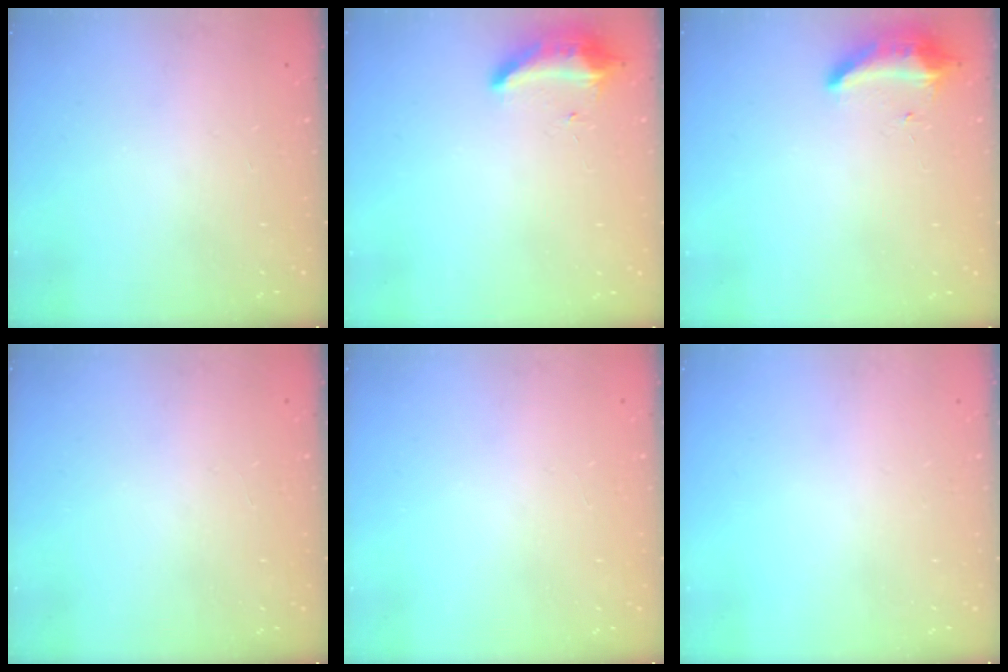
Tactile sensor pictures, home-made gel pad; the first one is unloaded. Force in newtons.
{"total": 8.2, "press": 8.2, "slide": 0.4}
{"total": 8.2, "press": 8.2, "slide": 0.4}
{"total": 1.0, "press": 0.1, "slide": 1.0}
{"total": 1.0, "press": 0.1, "slide": 1.0}
{"total": 0.0}